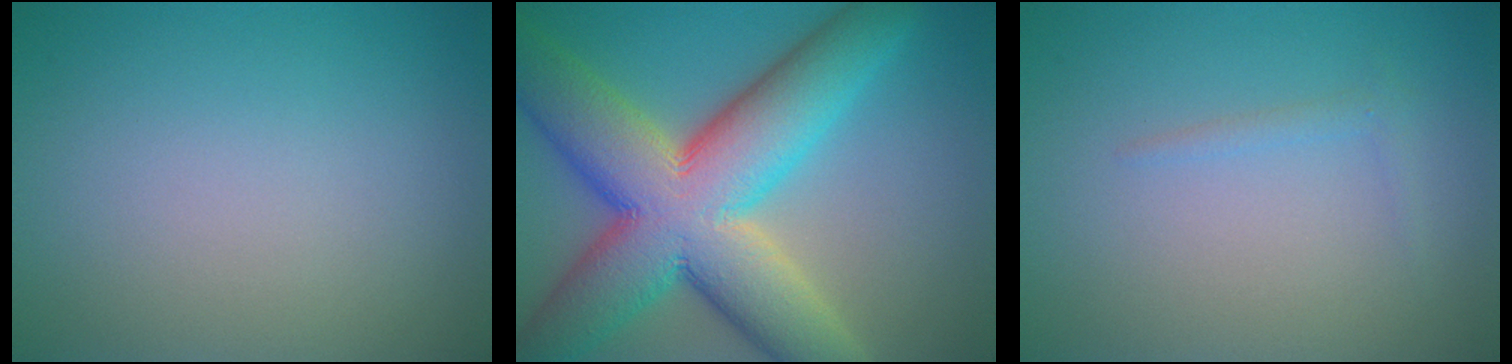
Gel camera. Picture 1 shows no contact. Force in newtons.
{"total": 14.6, "press": 14.6, "slide": 0.5}
{"total": 0.9, "press": 0.9, "slide": 0.0}